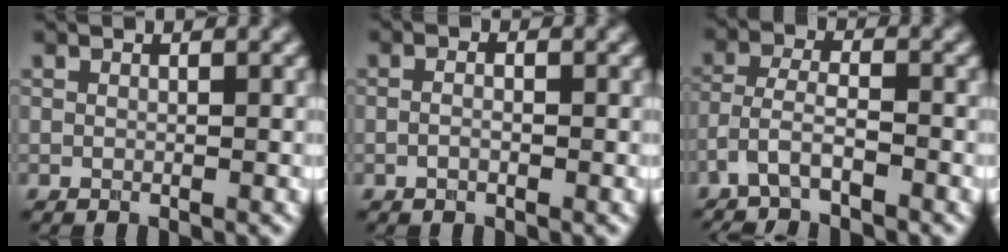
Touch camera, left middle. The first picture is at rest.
{"total": 1.1, "force": [-0.3, 0.6, 0.9], "torque": [-0.014, -0.005, -0.010]}
{"total": 3.4, "force": [-2.6, 0.9, 2.0], "torque": [-0.045, 0.000, -0.062]}